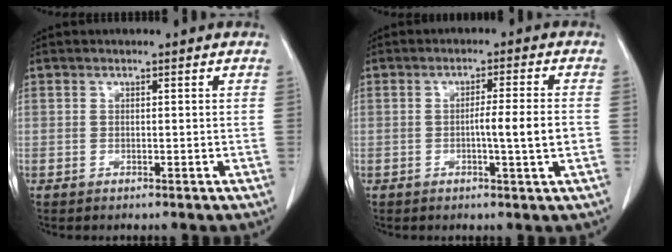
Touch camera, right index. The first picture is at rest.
{"total": 5.3, "force": [-0.9, -0.5, 5.2], "torque": [-0.078, -0.003, -0.015]}